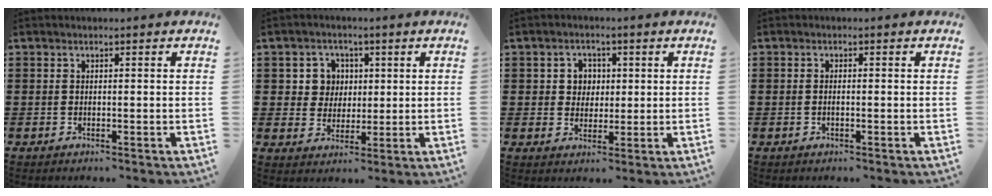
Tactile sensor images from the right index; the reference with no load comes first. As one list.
[{"total": 5.2, "force": [1.2, 4.8, 1.3], "torque": [-0.050, 0.018, 0.020]}, {"total": 3.7, "force": [0.8, 3.4, 1.1], "torque": [-0.036, 0.012, 0.011]}, {"total": 0.8, "force": [-0.3, 0.2, 0.7], "torque": [-0.013, -0.004, -0.003]}]